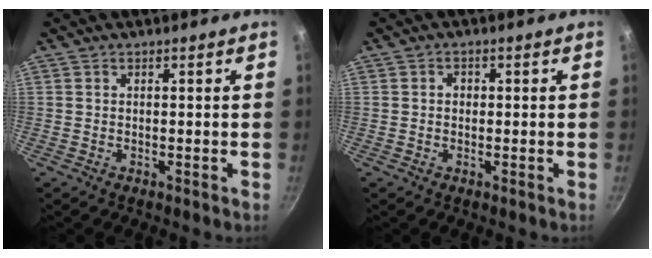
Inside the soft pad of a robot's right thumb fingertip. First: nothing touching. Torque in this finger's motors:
{"motor_torque": [-0.11, 0.33, 0.22, -0.14, -0.02]}